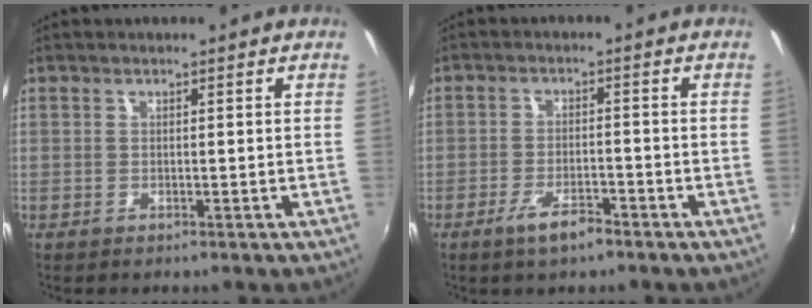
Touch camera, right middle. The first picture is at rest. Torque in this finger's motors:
{"motor_torque": [0.88, -0.57, 0.40, 0.11]}